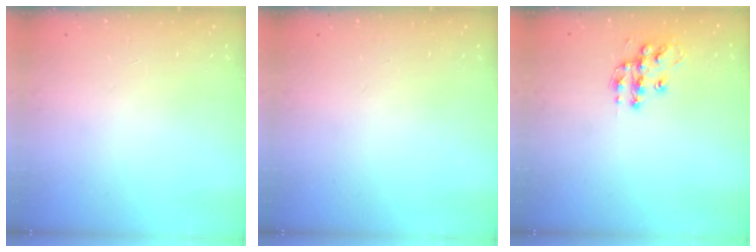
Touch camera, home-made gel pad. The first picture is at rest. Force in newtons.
{"total": 0.0}
{"total": 11.8, "press": 11.8, "slide": 0.6}